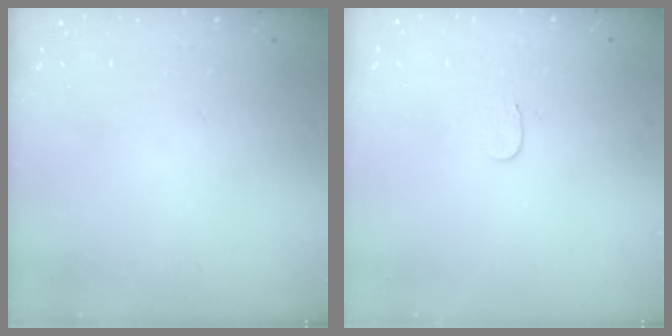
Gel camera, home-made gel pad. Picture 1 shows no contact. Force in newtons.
{"total": 3.3, "press": 3.3, "slide": 0.4}